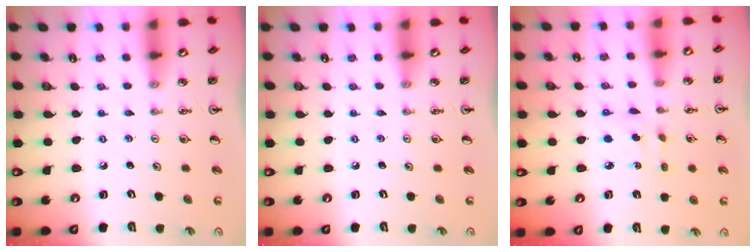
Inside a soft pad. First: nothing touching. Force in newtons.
{"total": 0.0}
{"total": 2.9, "press": 2.9, "slide": 0.0}